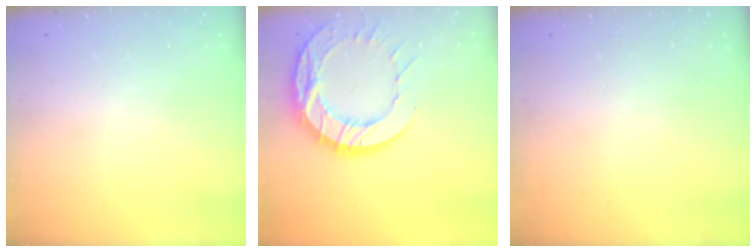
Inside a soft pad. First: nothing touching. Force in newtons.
{"total": 16.0, "press": 15.9, "slide": 1.3}
{"total": 0.0}